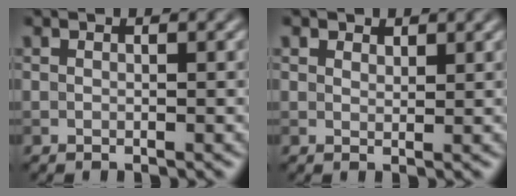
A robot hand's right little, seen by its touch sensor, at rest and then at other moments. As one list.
[{"total": 1.3, "force": [1.1, 0.6, 0.3], "torque": [-0.003, -0.004, 0.015]}]